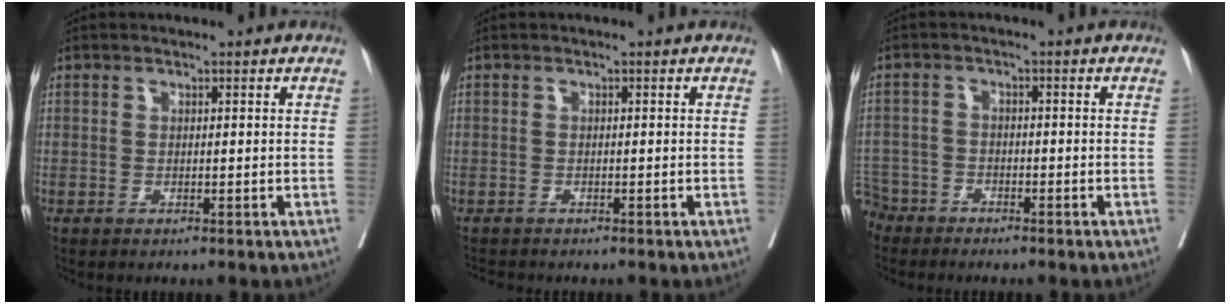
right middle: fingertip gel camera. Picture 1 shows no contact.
{"total": 2.8, "force": [-2.6, 0.7, 0.9], "torque": [-0.014, -0.007, -0.039]}
{"total": 5.4, "force": [-4.7, 2.5, -0.4], "torque": [0.009, -0.003, -0.095]}